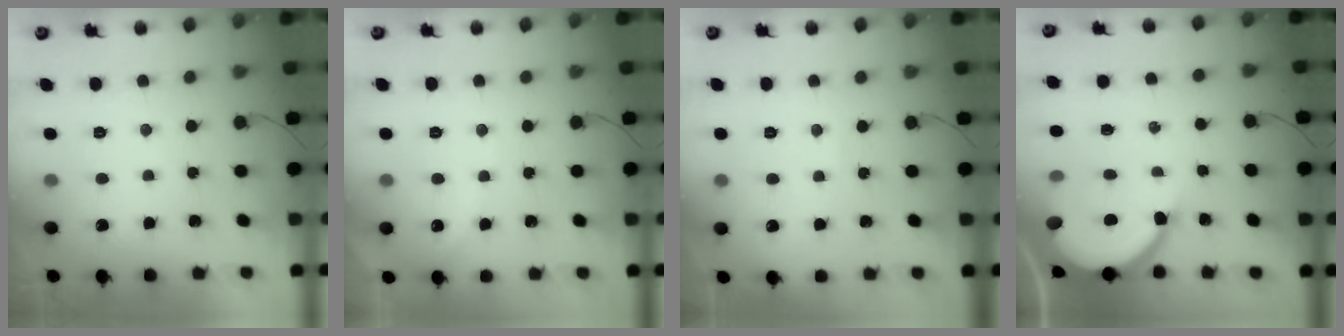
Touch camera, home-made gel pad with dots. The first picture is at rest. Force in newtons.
{"total": 3.4, "press": 3.3, "slide": 0.6}
{"total": 2.4, "press": 2.3, "slide": 0.3}
{"total": 9.6, "press": 9.5, "slide": 0.9}